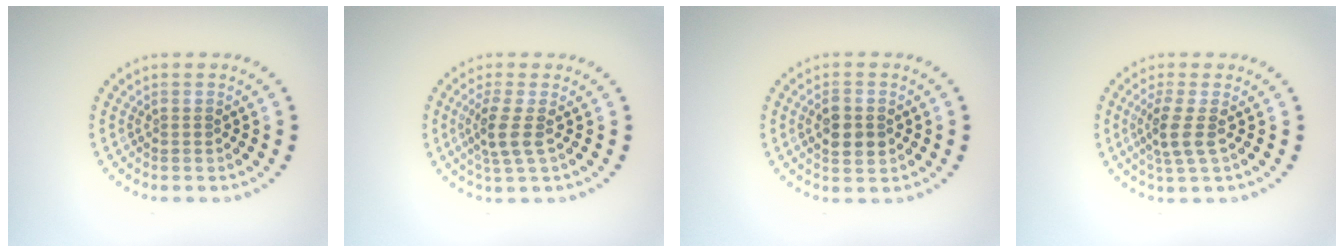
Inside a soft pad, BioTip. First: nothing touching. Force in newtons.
{"total": 2.7, "press": 2.1, "slide": 1.7}
{"total": 2.6, "press": 2.6, "slide": 0.2}
{"total": 2.7, "press": 2.1, "slide": 1.7}